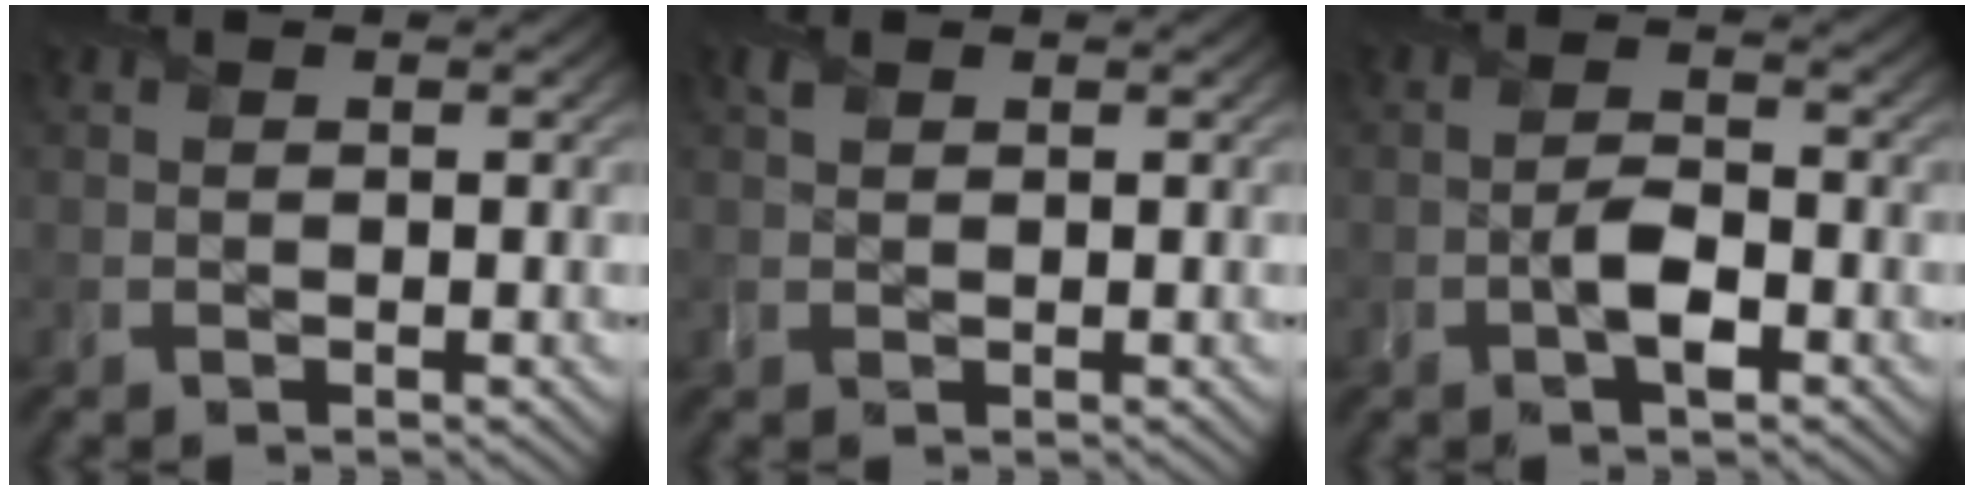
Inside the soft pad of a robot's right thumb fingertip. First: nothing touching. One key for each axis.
{"total": 0.8, "fx": 0.6, "fy": 0.5, "fz": 0.4, "tx": -0.012, "ty": 0.001, "tz": 0.012}
{"total": 3.3, "fx": -1.8, "fy": 1.3, "fz": 2.5, "tx": -0.049, "ty": -0.004, "tz": -0.037}